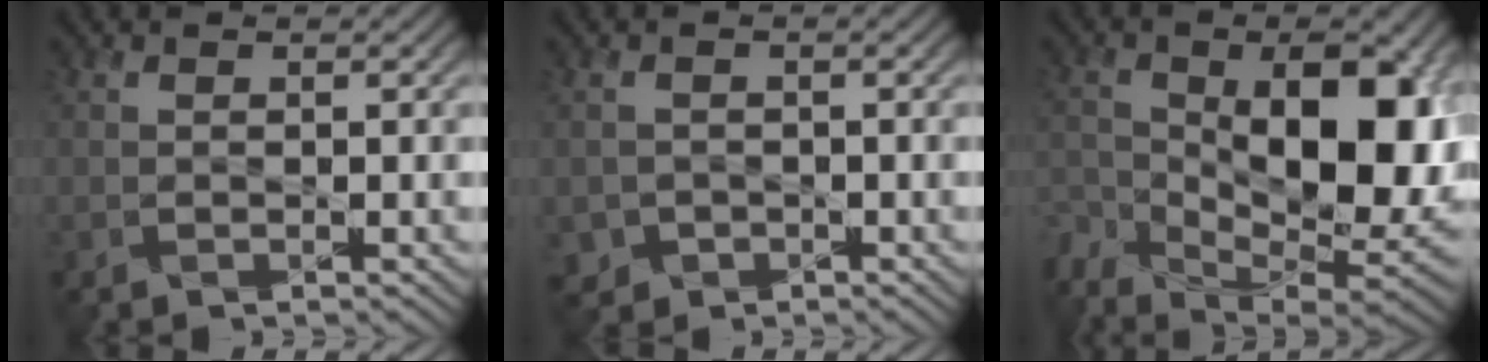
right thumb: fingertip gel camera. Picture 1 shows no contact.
{"total": 1.8, "force": [-0.9, 1.4, -0.4], "torque": [0.011, -0.006, -0.018]}
{"total": 17.9, "force": [-3.8, 9.8, 14.5], "torque": [-0.228, -0.030, -0.032]}